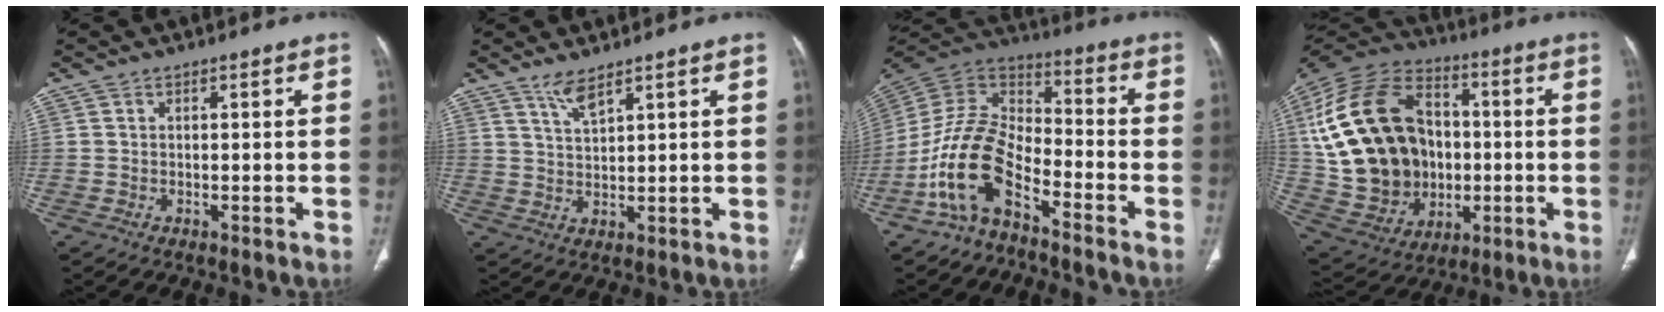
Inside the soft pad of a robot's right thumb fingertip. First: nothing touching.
{"total": 3.8, "force": [3.0, 0.6, 2.3], "torque": [-0.044, -0.017, 0.063]}
{"total": 13.6, "force": [-7.8, 6.5, 9.1], "torque": [-0.168, 0.076, -0.162]}
{"total": 28.2, "force": [1.7, 21.3, 18.4], "torque": [-0.347, 0.025, 0.050]}